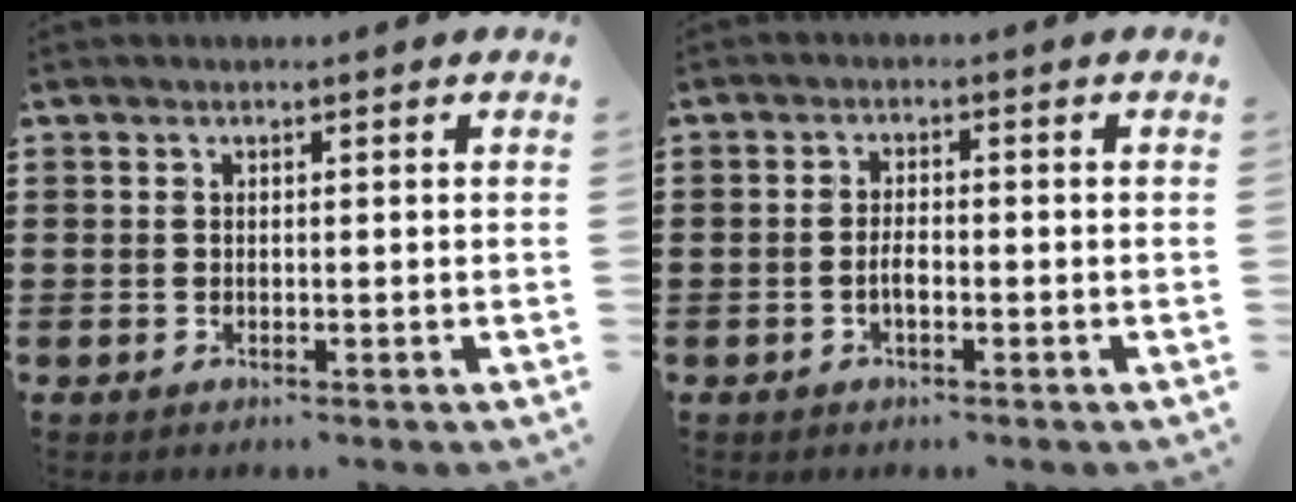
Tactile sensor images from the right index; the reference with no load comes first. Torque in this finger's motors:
{"motor_torque": [2.14, 0.00, 0.04, 0.01]}